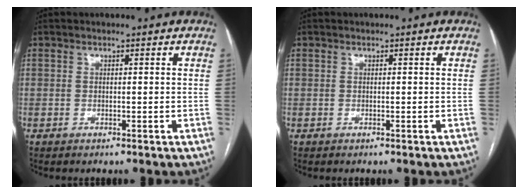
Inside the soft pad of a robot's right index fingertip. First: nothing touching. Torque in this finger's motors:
{"motor_torque": [0.00, 0.00, 0.00, 0.01]}